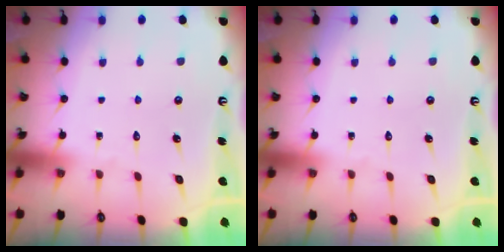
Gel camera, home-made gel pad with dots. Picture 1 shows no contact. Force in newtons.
{"total": 0.0}